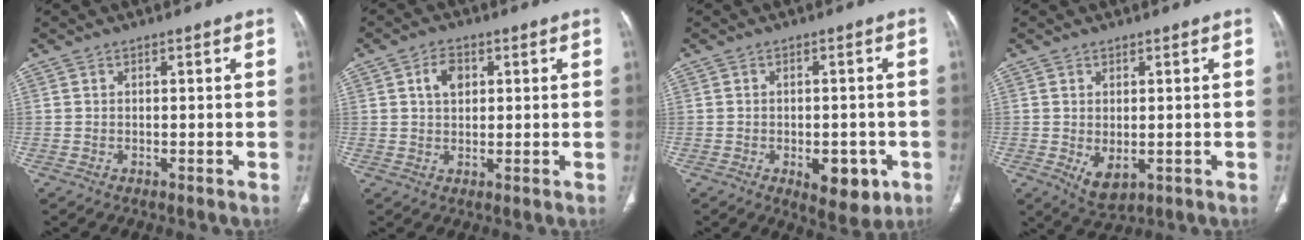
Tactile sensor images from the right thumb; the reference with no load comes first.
{"total": 4.5, "force": [1.4, 3.1, 3.0], "torque": [-0.042, 0.002, 0.025]}
{"total": 8.0, "force": [-2.8, 4.2, 6.2], "torque": [-0.061, 0.005, -0.025]}
{"total": 4.7, "force": [-0.9, 2.7, 3.8], "torque": [-0.059, -0.008, 0.003]}